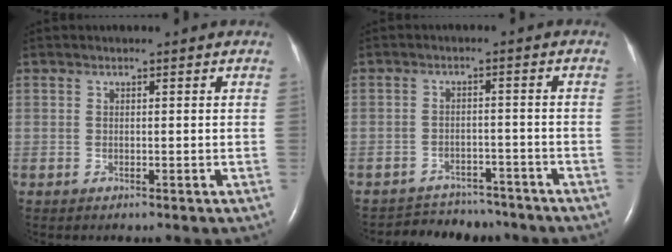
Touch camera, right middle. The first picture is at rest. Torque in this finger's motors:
{"motor_torque": [0.05, -0.10, 0.01, 0.00]}